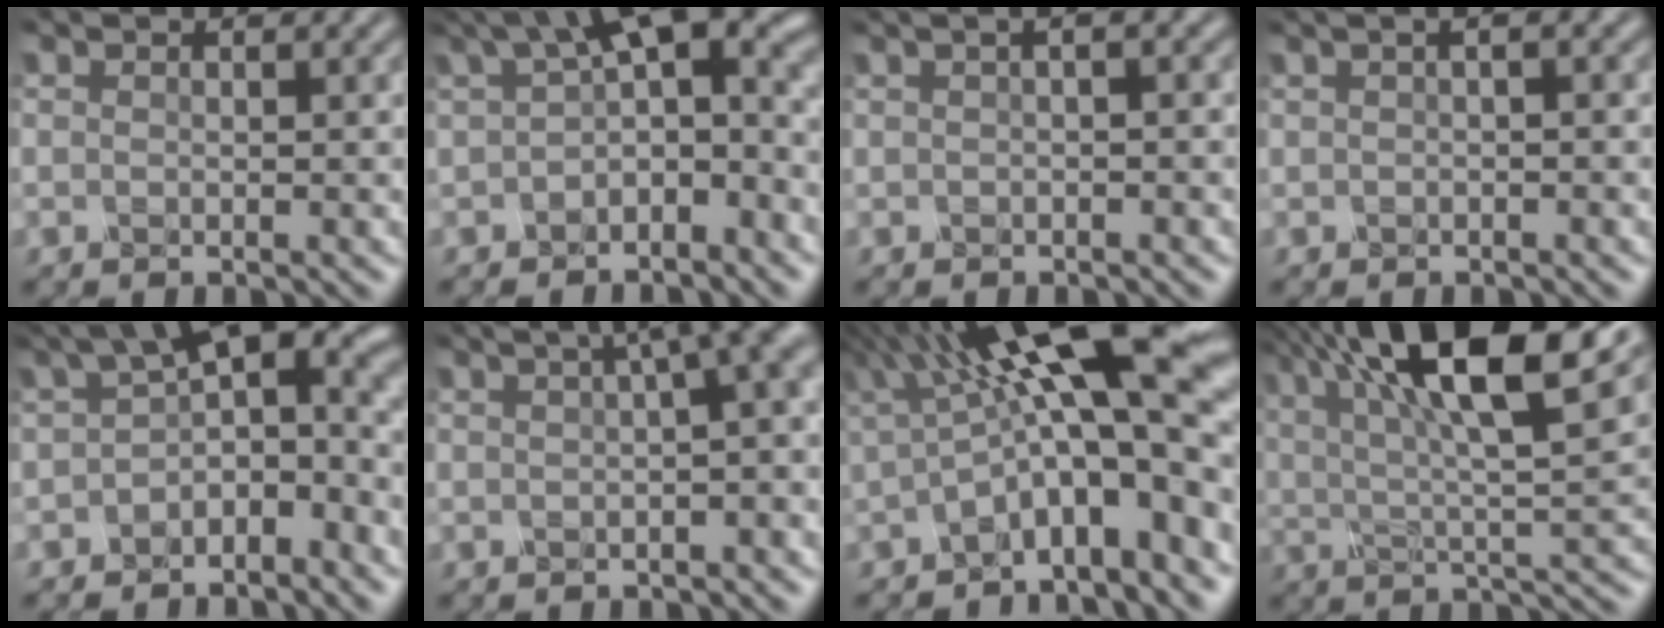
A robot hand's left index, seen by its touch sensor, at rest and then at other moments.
{"total": 7.5, "force": [1.1, 3.3, 6.6], "torque": [-0.092, 0.010, 0.006]}
{"total": 2.8, "force": [0.9, 1.0, 2.5], "torque": [-0.026, 0.009, -0.001]}
{"total": 2.4, "force": [0.8, 0.9, 2.1], "torque": [-0.022, 0.007, -0.002]}
{"total": 8.1, "force": [-0.1, 4.3, 6.8], "torque": [-0.090, 0.012, -0.016]}
{"total": 8.7, "force": [2.6, 2.9, 7.7], "torque": [-0.045, 0.032, 0.028]}
{"total": 15.3, "force": [1.9, 4.3, 14.5], "torque": [-0.209, 0.019, 0.032]}
{"total": 14.9, "force": [7.0, 4.3, 12.5], "torque": [-0.213, 0.020, 0.112]}